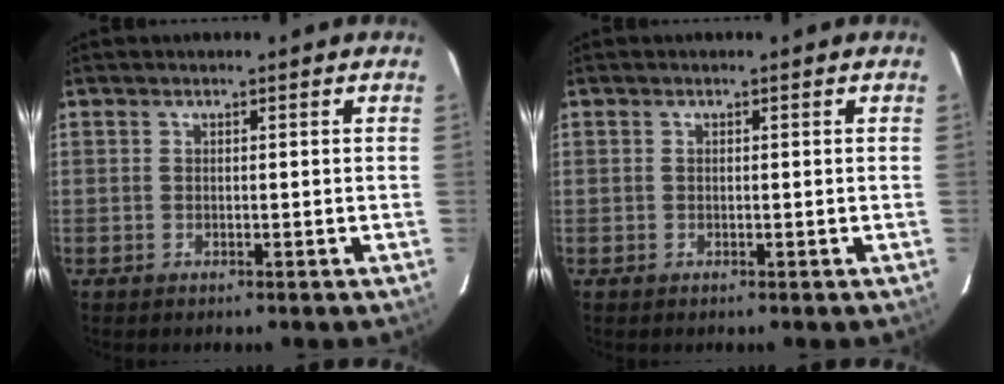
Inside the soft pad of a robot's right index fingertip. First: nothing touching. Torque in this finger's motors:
{"motor_torque": [-0.11, 0.08, -0.03, 0.00]}